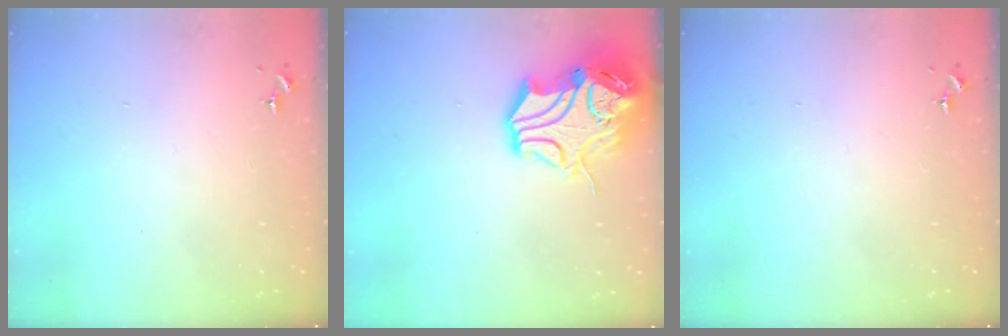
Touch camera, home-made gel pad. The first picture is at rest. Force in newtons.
{"total": 17.1, "press": 16.9, "slide": 2.6}
{"total": 0.0}